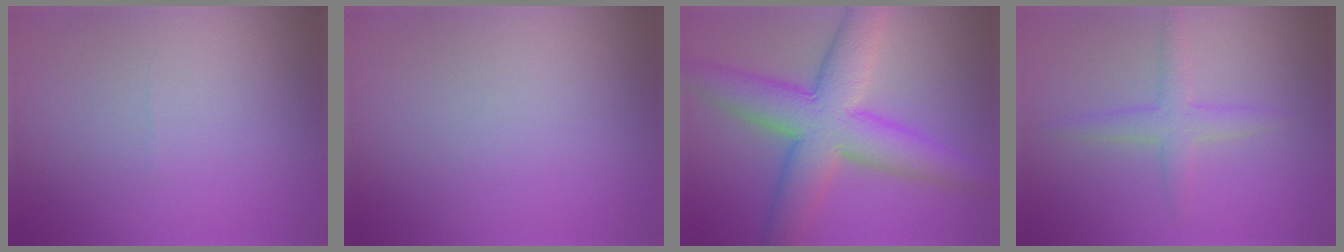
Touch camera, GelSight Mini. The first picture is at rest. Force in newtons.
{"total": 0.0}
{"total": 9.7, "press": 9.7, "slide": 0.3}
{"total": 2.7, "press": 2.7, "slide": 0.0}